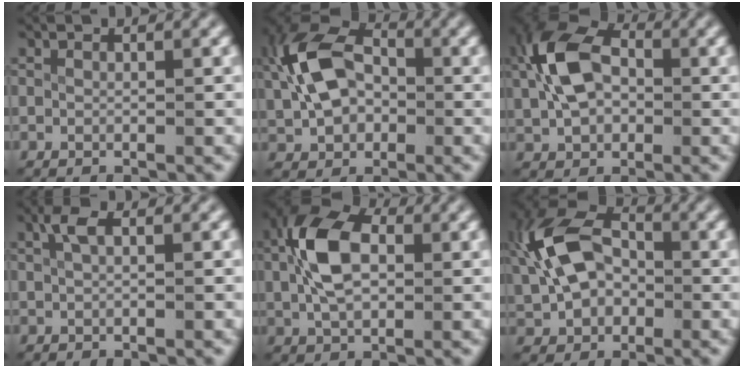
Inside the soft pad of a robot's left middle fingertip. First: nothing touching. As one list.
[{"total": 8.1, "force": [0.8, 5.8, 5.6], "torque": [-0.116, -0.013, 0.024]}, {"total": 7.7, "force": [1.2, 5.1, 5.6], "torque": [-0.121, -0.006, 0.029]}, {"total": 1.6, "force": [0.8, 0.4, 1.3], "torque": [-0.032, 0.001, 0.019]}, {"total": 7.0, "force": [0.9, 4.2, 5.5], "torque": [-0.125, -0.002, 0.020]}, {"total": 9.1, "force": [0.9, 6.6, 6.1], "torque": [-0.130, -0.017, 0.027]}]